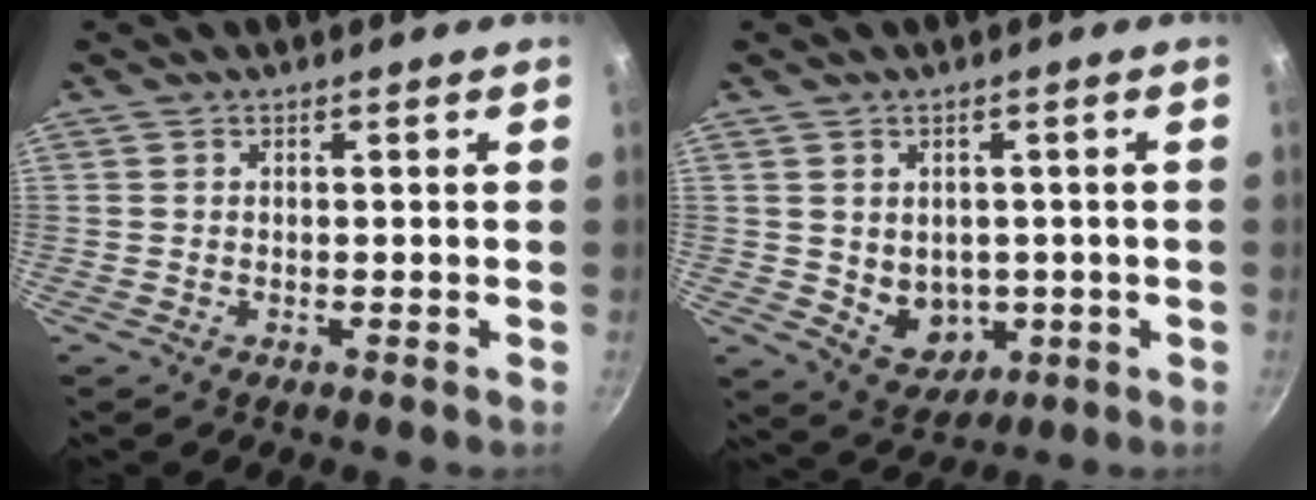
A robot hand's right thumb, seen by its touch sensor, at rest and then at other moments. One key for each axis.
{"total": 7.4, "fx": -0.4, "fy": 6.0, "fz": 4.3, "tx": -0.040, "ty": -0.010, "tz": 0.012}